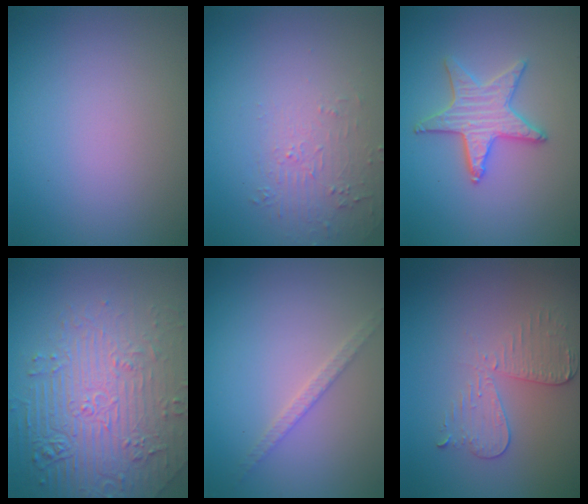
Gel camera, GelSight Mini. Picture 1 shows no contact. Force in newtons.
{"total": 1.7, "press": 0.5, "slide": 1.7}
{"total": 3.7, "press": 3.6, "slide": 0.8}
{"total": 7.6, "press": 5.9, "slide": 4.7}
{"total": 1.7, "press": 1.7, "slide": 0.2}
{"total": 2.9, "press": 2.7, "slide": 1.2}